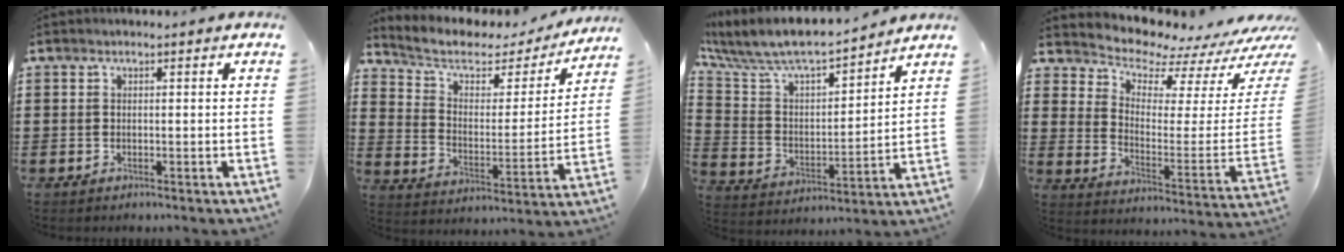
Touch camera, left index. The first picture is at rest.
{"total": 5.6, "force": [3.9, 3.0, 2.7], "torque": [-0.077, -0.018, 0.062]}
{"total": 8.2, "force": [7.4, 1.6, 3.1], "torque": [-0.096, -0.054, 0.124]}
{"total": 6.1, "force": [5.8, 1.5, 0.9], "torque": [-0.041, -0.067, 0.096]}